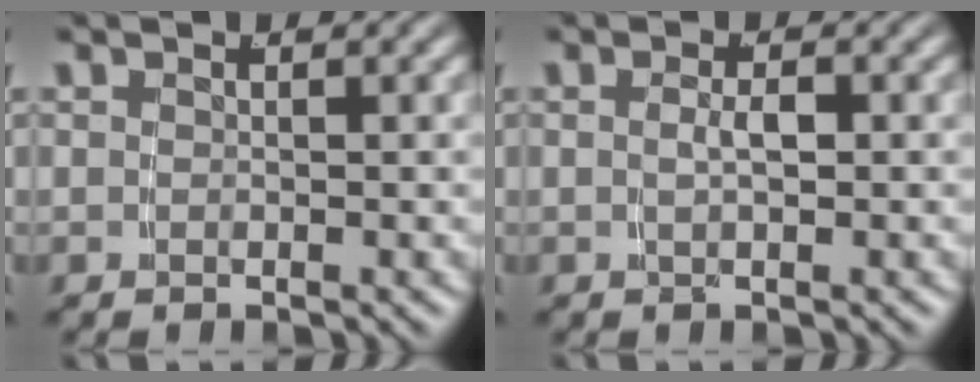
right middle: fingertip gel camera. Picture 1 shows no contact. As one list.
[{"total": 1.3, "force": [-0.3, -0.1, 1.2], "torque": [-0.023, -0.005, 0.000]}]